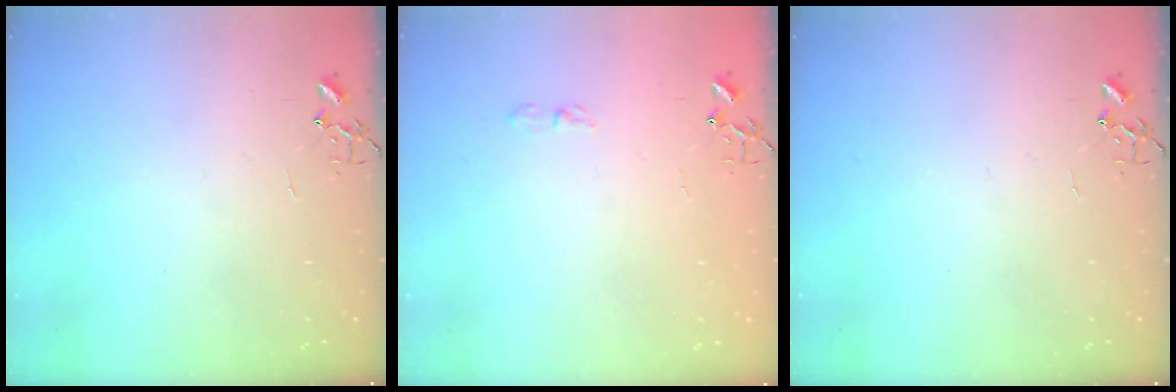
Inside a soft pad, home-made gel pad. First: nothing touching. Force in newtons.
{"total": 4.1, "press": 4.0, "slide": 0.8}
{"total": 0.0}